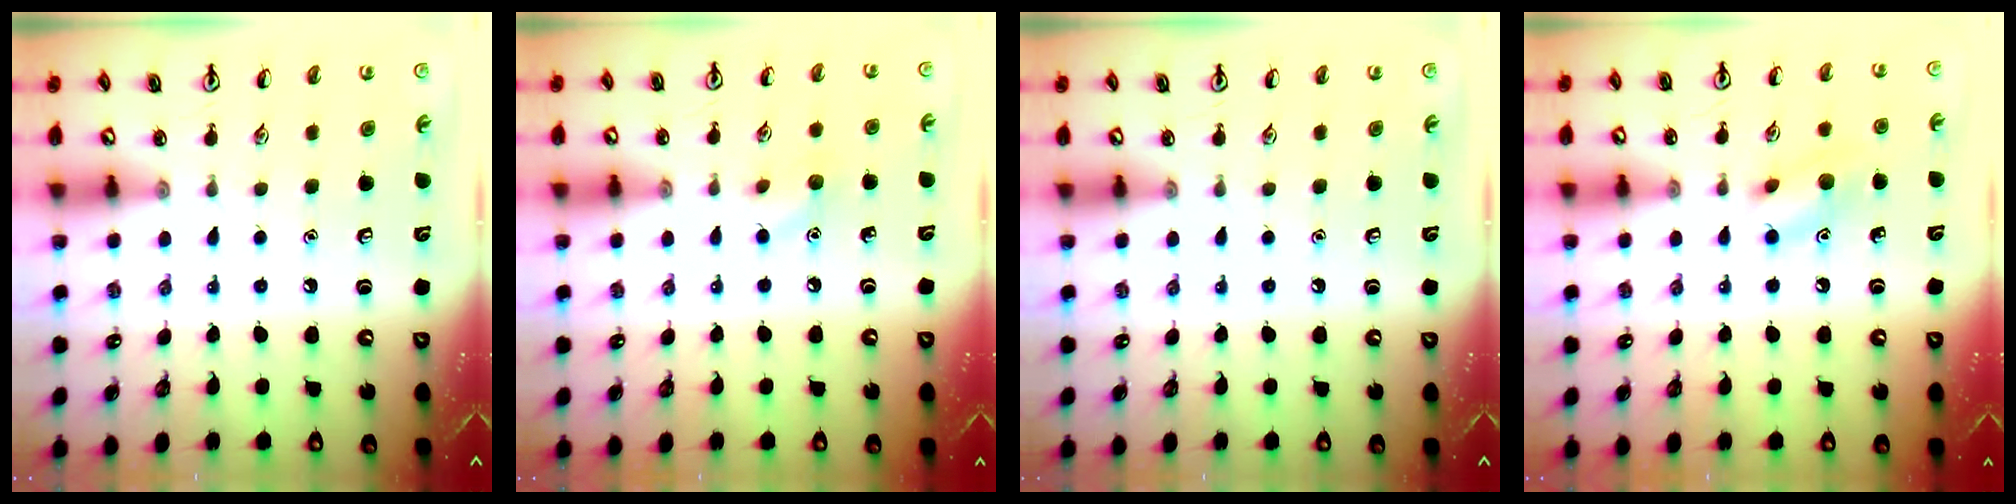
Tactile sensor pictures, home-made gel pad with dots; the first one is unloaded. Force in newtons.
{"total": 5.8, "press": 5.6, "slide": 1.7}
{"total": 0.0}
{"total": 8.8, "press": 8.7, "slide": 1.2}